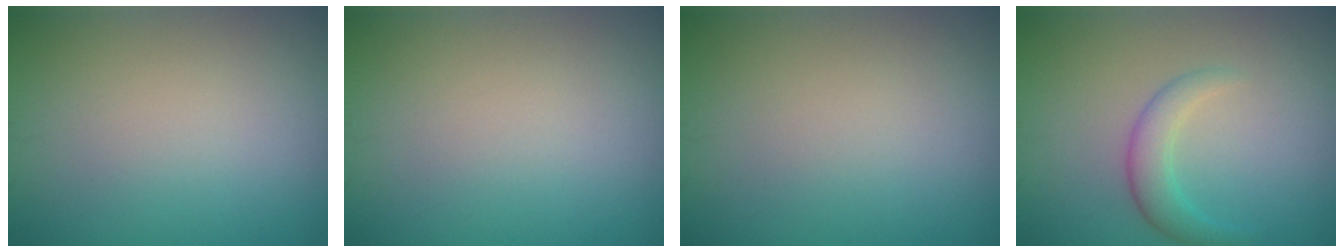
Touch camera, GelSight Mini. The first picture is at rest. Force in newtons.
{"total": 0.0}
{"total": 0.0}
{"total": 2.5, "press": 2.5, "slide": 0.1}